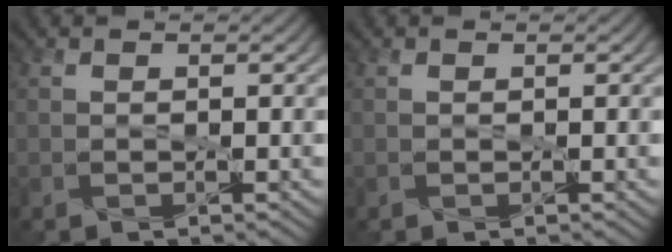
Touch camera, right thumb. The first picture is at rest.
{"total": 0.0}